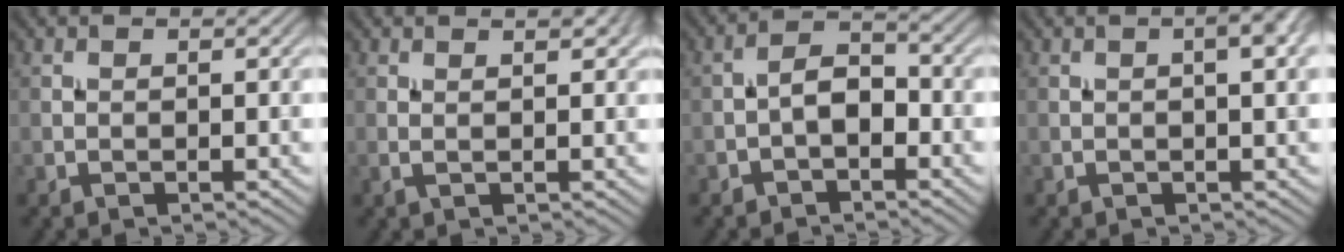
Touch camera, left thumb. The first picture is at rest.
{"total": 2.3, "force": [1.1, 0.4, 1.9], "torque": [-0.031, 0.004, 0.021]}
{"total": 3.4, "force": [-1.3, 1.8, 2.6], "torque": [-0.041, 0.014, -0.030]}
{"total": 3.5, "force": [0.8, 0.6, 3.4], "torque": [-0.051, 0.009, 0.010]}